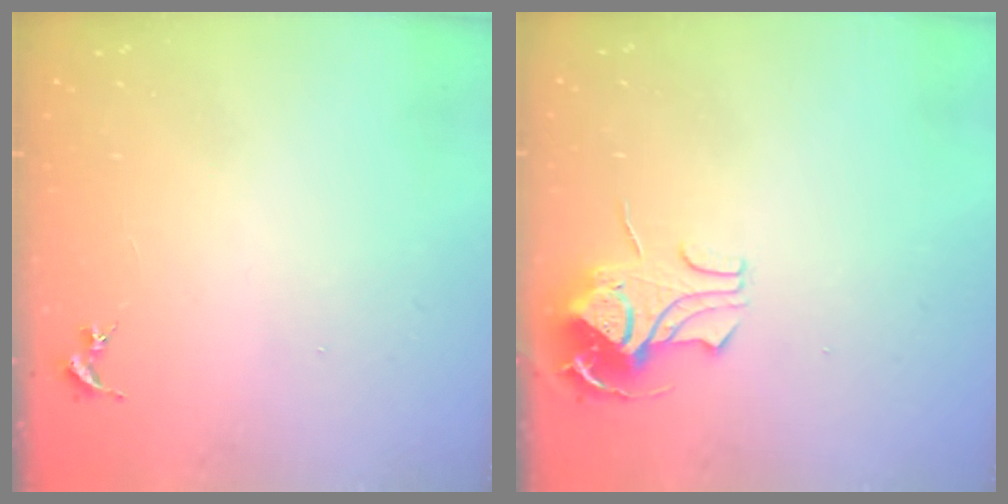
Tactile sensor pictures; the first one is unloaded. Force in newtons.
{"total": 8.9, "press": 8.9, "slide": 0.7}